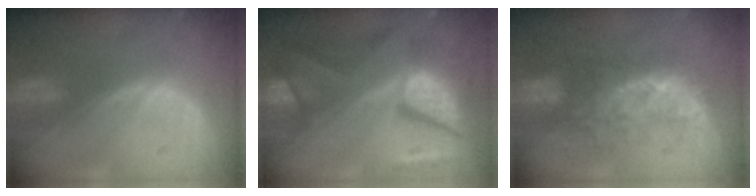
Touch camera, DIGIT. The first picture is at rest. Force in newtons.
{"total": 12.0, "press": 11.9, "slide": 1.2}
{"total": 7.6, "press": 7.3, "slide": 2.3}